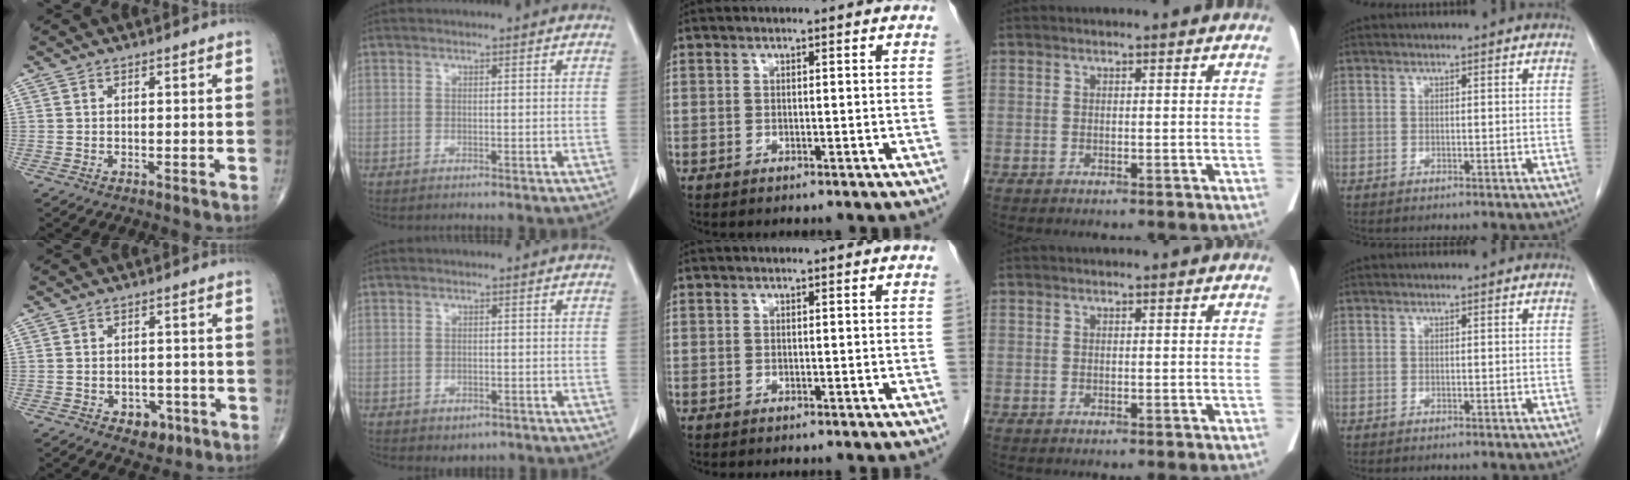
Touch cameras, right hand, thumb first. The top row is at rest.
{"thumb": {"total": 4.4, "force": [-2.1, 3.2, 2.2], "torque": [-0.010, 0.012, -0.022]}, "index": {"total": 1.9, "force": [-1.0, 1.4, 0.9], "torque": [-0.008, 0.002, 0.001]}}